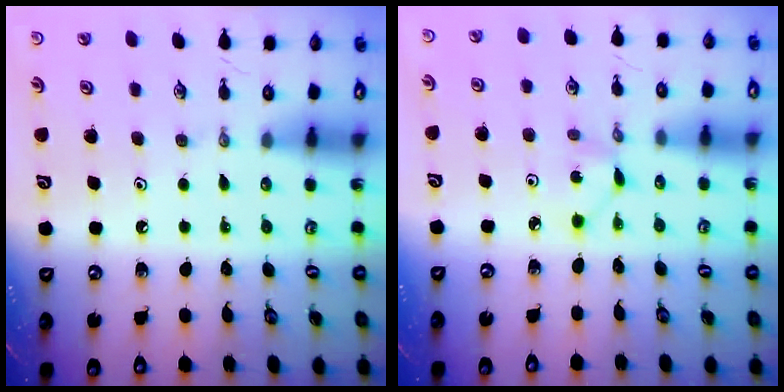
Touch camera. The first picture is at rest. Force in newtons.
{"total": 2.0, "press": 2.0, "slide": 0.3}